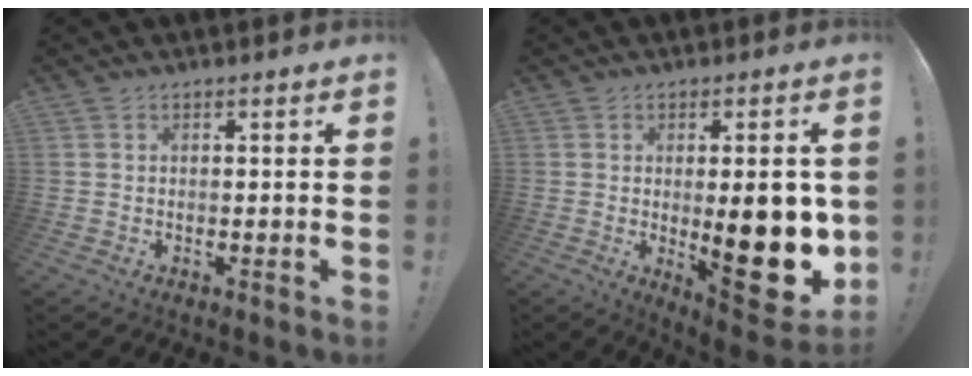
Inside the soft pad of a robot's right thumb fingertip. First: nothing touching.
{"total": 19.4, "force": [-1.5, 6.7, 18.2], "torque": [-0.217, -0.019, -0.008]}